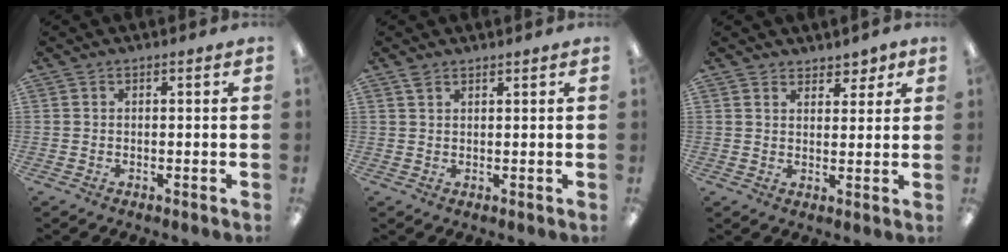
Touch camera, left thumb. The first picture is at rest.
{"total": 1.6, "force": [1.4, 0.4, 0.7], "torque": [-0.017, -0.001, 0.026]}
{"total": 3.9, "force": [3.4, 1.9, 0.4], "torque": [0.009, -0.020, 0.059]}